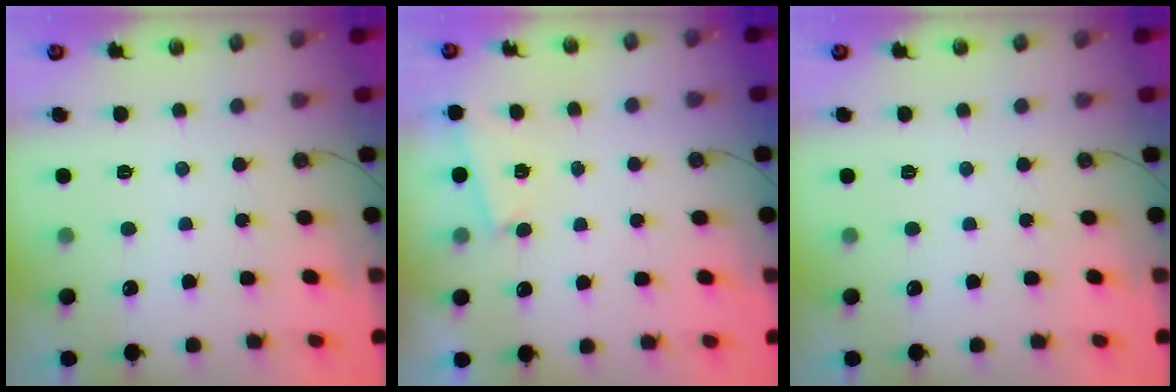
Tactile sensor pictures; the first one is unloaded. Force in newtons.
{"total": 1.7, "press": 1.3, "slide": 1.0}
{"total": 0.0}